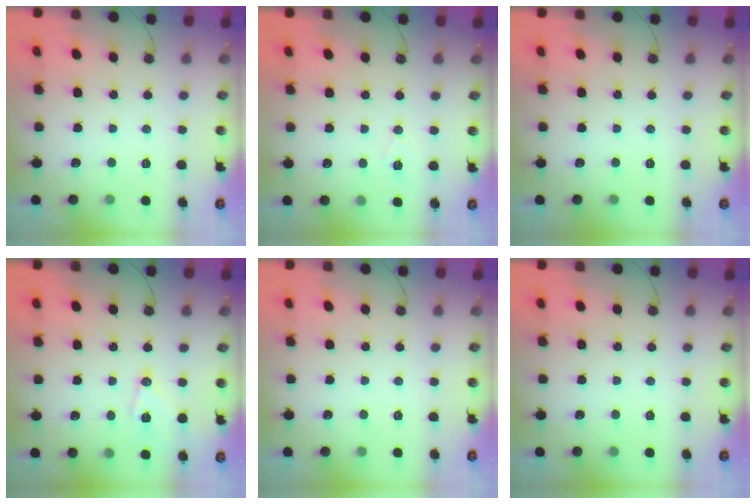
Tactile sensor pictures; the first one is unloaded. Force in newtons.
{"total": 5.3, "press": 3.0, "slide": 4.4}
{"total": 0.0}
{"total": 9.3, "press": 9.3, "slide": 0.8}
{"total": 0.0}
{"total": 0.0}